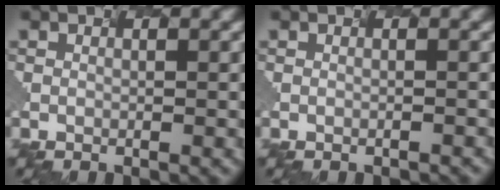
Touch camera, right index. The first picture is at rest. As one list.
[{"total": 0.9, "force": [-0.1, 0.5, 0.7], "torque": [0.006, 0.008, -0.001]}]